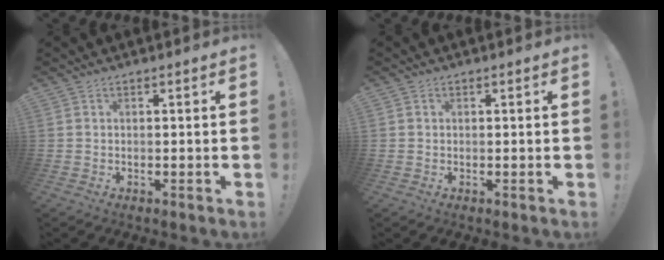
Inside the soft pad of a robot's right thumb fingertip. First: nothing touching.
{"total": 0.5, "force": [0.0, 0.5, 0.0], "torque": [-0.002, 0.003, 0.002]}